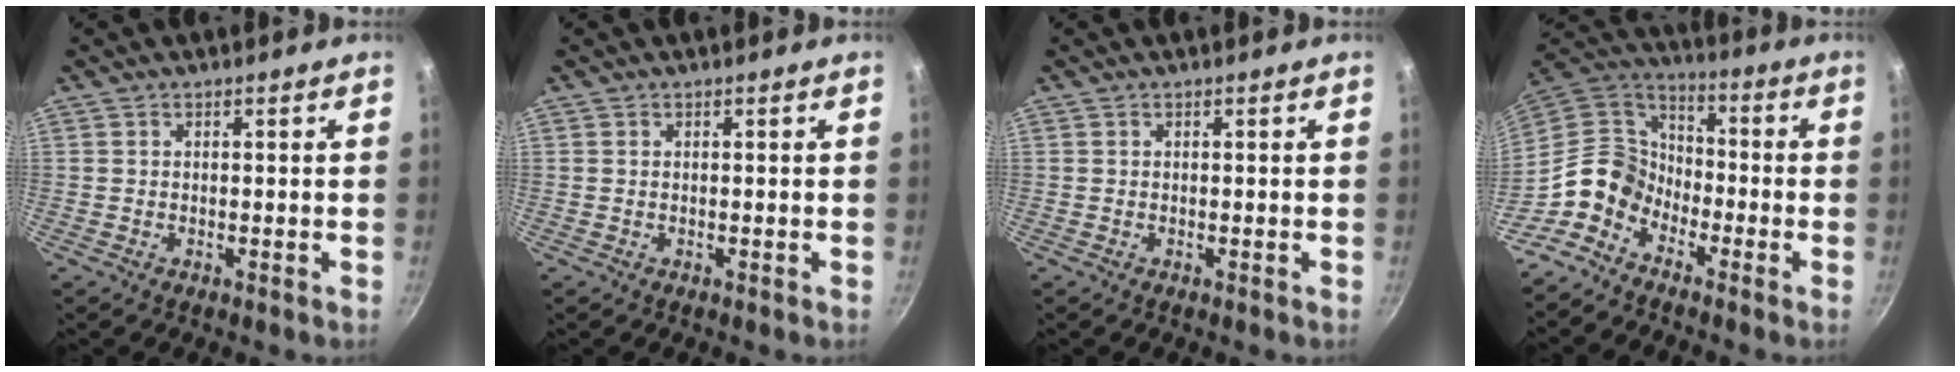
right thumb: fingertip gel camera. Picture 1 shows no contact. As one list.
[{"total": 0.0}, {"total": 0.0}, {"total": 10.8, "force": [-6.1, 7.8, 4.4], "torque": [-0.044, 0.061, -0.147]}]